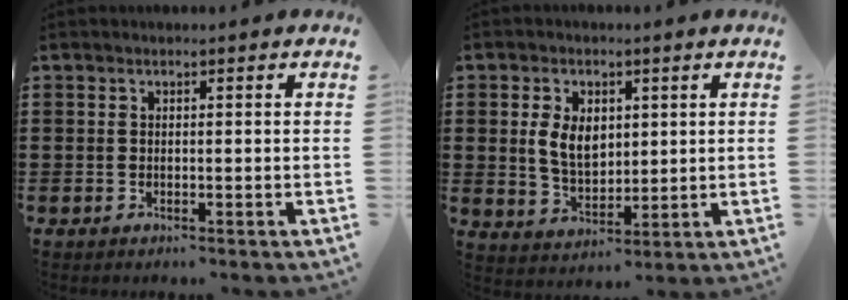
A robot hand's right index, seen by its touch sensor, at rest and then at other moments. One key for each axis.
{"total": 6.5, "fx": 1.1, "fy": 4.3, "fz": 4.7, "tx": -0.108, "ty": 0.006, "tz": 0.014}